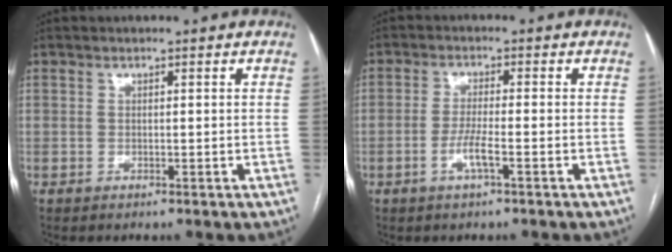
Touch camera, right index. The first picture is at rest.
{"total": 3.9, "force": [-1.7, 0.2, 3.5], "torque": [-0.068, -0.003, -0.035]}